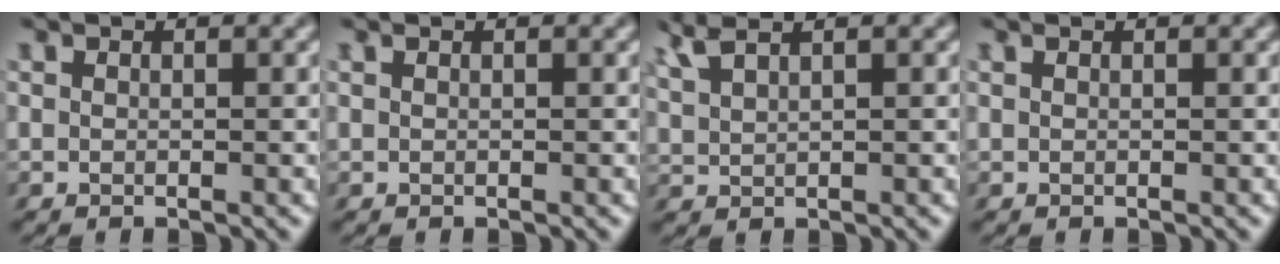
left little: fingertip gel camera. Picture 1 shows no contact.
{"total": 0.0}
{"total": 3.4, "force": [2.1, 1.1, 2.4], "torque": [-0.065, 0.023, 0.036]}
{"total": 0.0}